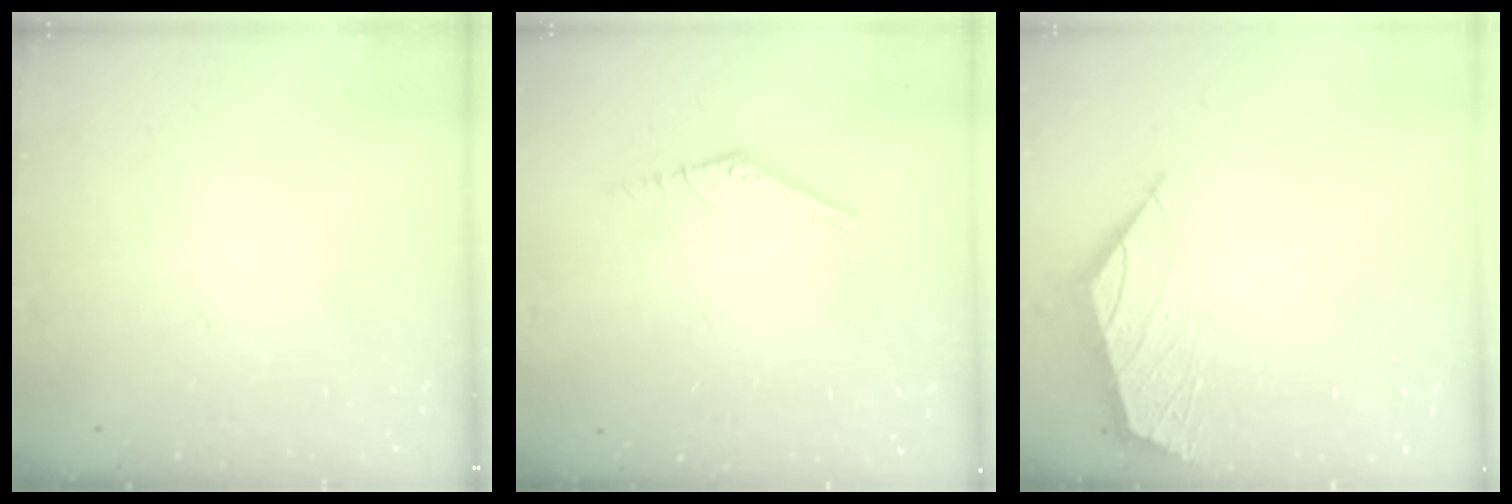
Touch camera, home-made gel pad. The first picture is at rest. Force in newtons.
{"total": 0.0}
{"total": 2.2, "press": 2.1, "slide": 0.5}